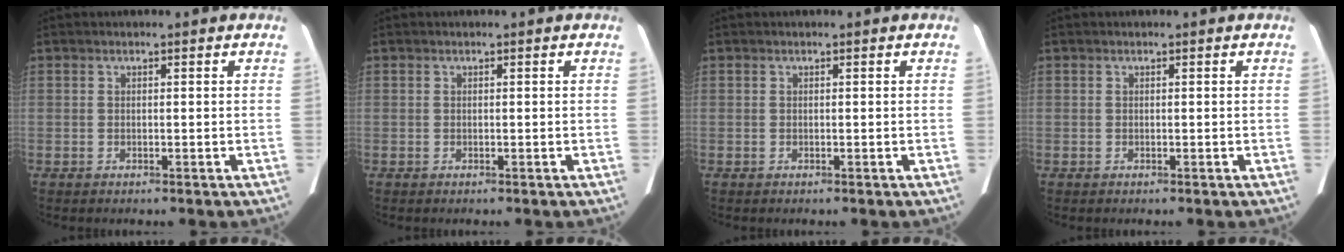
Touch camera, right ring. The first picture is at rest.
{"total": 0.0}
{"total": 0.0}
{"total": 0.0}